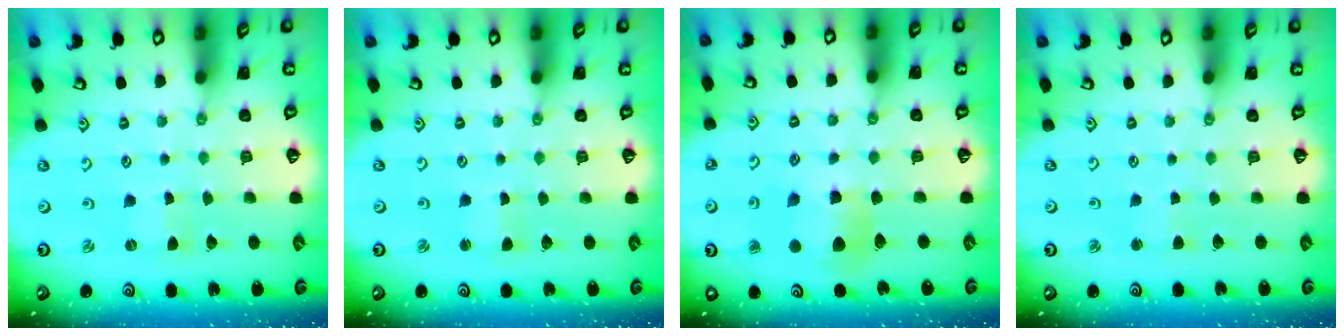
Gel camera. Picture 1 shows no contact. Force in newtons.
{"total": 1.0, "press": 1.0, "slide": 0.1}
{"total": 9.0, "press": 8.9, "slide": 1.0}
{"total": 1.2, "press": 1.2, "slide": 0.2}